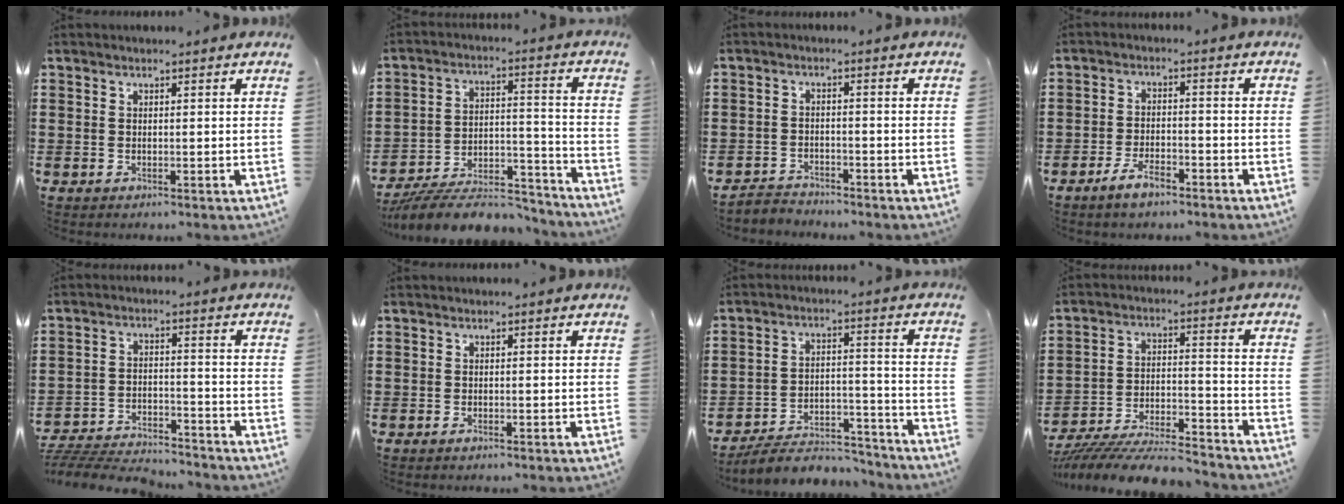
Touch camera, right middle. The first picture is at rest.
{"total": 9.2, "force": [-8.3, 1.8, 3.3], "torque": [-0.047, 0.023, -0.159]}
{"total": 2.8, "force": [-2.7, 0.8, -0.4], "torque": [-0.003, 0.001, -0.061]}
{"total": 4.6, "force": [-3.4, 1.7, 2.6], "torque": [-0.056, 0.008, -0.068]}
{"total": 6.0, "force": [-5.8, 0.8, 0.9], "torque": [-0.024, 0.009, -0.120]}
{"total": 0.8, "force": [-0.6, 0.4, 0.1], "torque": [-0.001, 0.002, -0.014]}
{"total": 6.8, "force": [-6.4, 1.5, 1.7], "torque": [-0.027, 0.018, -0.124]}
{"total": 9.1, "force": [-8.7, 0.8, 2.5], "torque": [-0.041, 0.015, -0.170]}